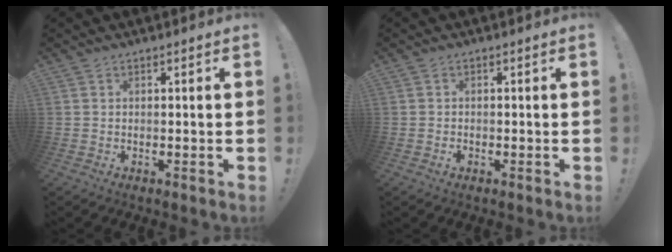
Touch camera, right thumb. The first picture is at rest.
{"total": 0.8, "force": [-0.6, 0.4, 0.2], "torque": [0.004, -0.003, -0.012]}